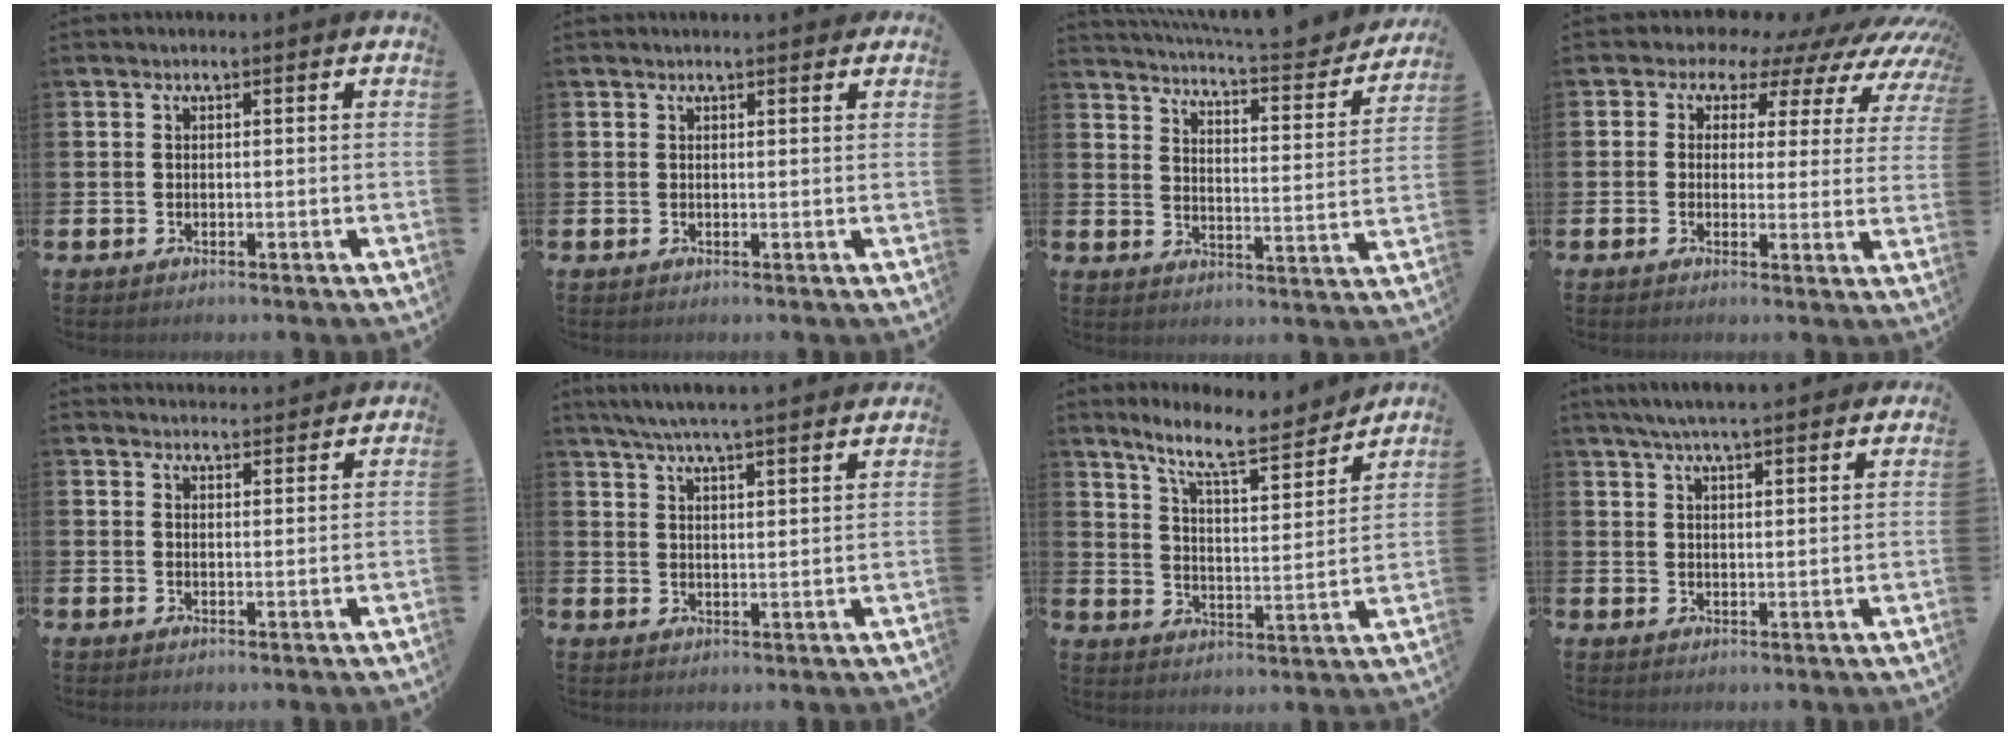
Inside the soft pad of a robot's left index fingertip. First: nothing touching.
{"total": 0.8, "force": [0.7, 0.1, 0.3], "torque": [0.003, 0.000, 0.010]}
{"total": 5.3, "force": [5.2, 0.2, 1.2], "torque": [-0.036, -0.054, 0.081]}
{"total": 4.7, "force": [3.6, 2.8, 1.2], "torque": [-0.038, -0.046, 0.047]}
{"total": 2.8, "force": [2.8, 0.3, -0.1], "torque": [0.005, -0.020, 0.049]}
{"total": 5.8, "force": [5.6, -0.3, 1.7], "torque": [-0.050, -0.027, 0.098]}
{"total": 9.5, "force": [8.4, 1.4, 4.1], "torque": [-0.099, -0.052, 0.145]}
{"total": 5.1, "force": [4.8, 0.2, 1.7], "torque": [-0.045, -0.013, 0.088]}